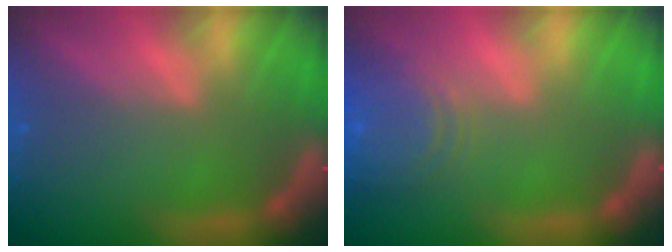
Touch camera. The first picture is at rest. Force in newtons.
{"total": 6.9}